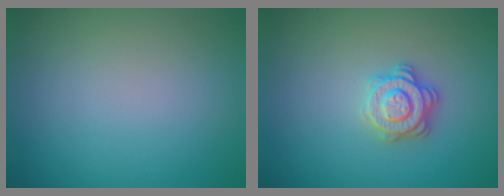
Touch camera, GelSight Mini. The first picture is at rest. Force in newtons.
{"total": 2.9, "press": 2.8, "slide": 0.9}